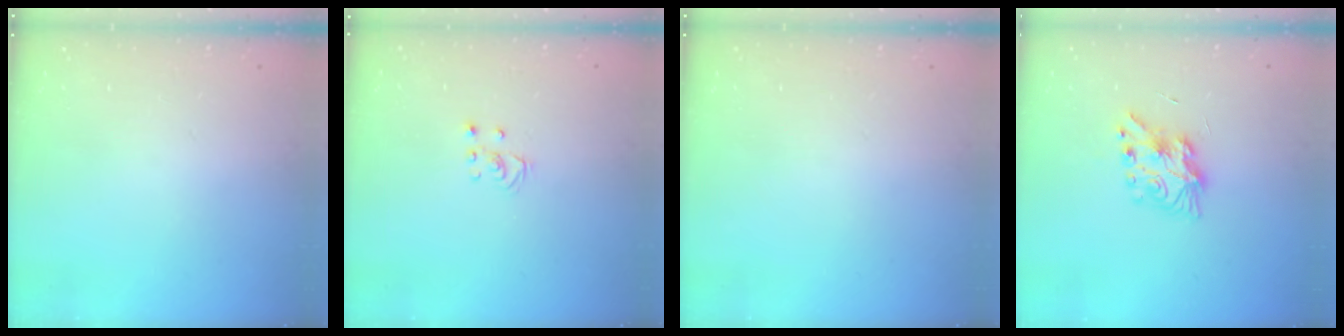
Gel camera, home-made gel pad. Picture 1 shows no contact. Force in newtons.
{"total": 2.5, "press": 2.5, "slide": 0.2}
{"total": 0.0}
{"total": 8.3, "press": 8.2, "slide": 0.2}